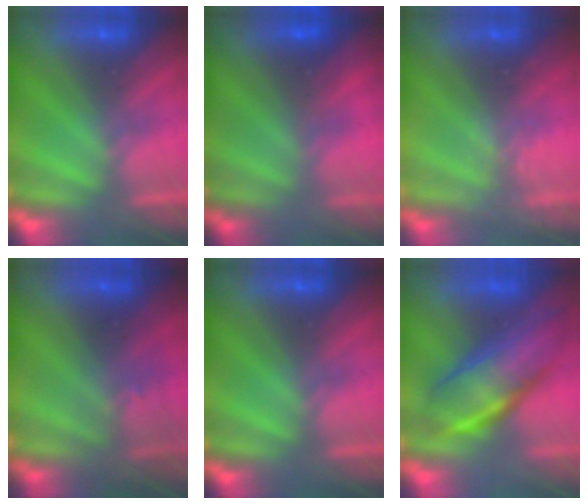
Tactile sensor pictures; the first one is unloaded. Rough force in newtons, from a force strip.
{"total": 3.5}
{"total": 2.2}
{"total": 2.9}
{"total": 0.0}
{"total": 7.0}